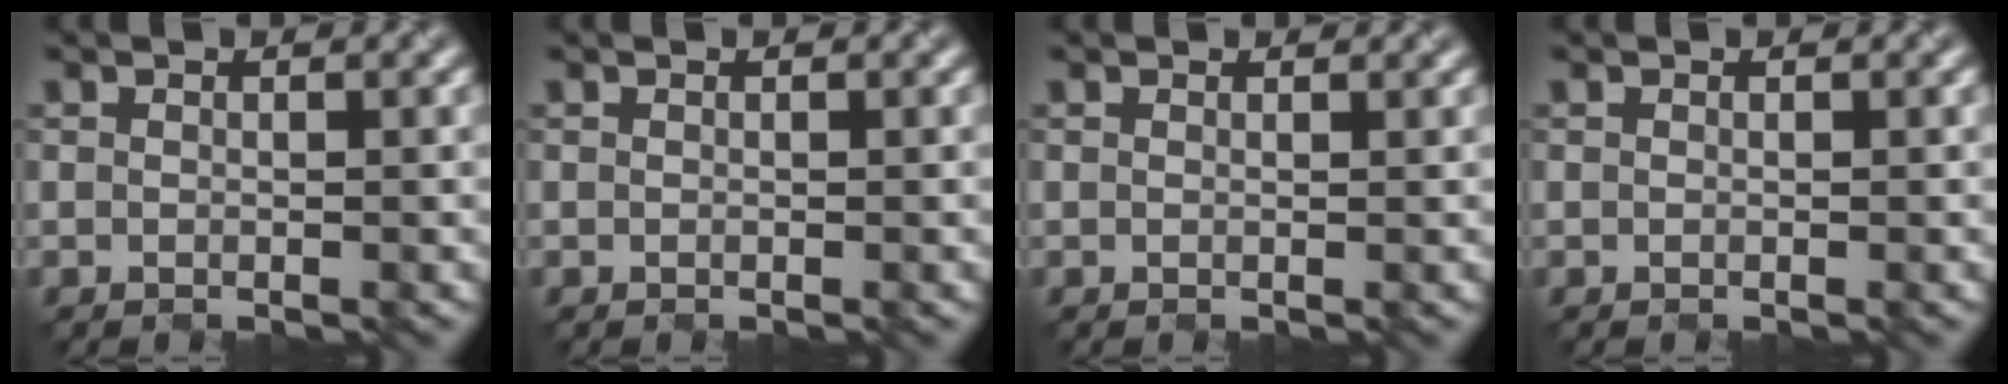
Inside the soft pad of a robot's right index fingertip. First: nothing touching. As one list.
[{"total": 0.0}, {"total": 1.4, "force": [1.3, 0.4, 0.4], "torque": [-0.001, 0.004, 0.011]}, {"total": 0.0}]